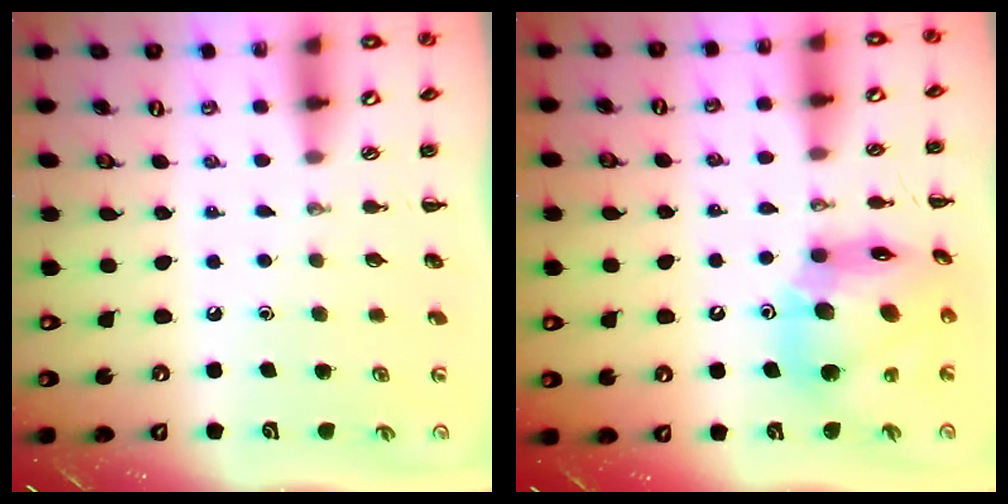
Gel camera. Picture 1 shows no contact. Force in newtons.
{"total": 16.4, "press": 15.8, "slide": 4.5}